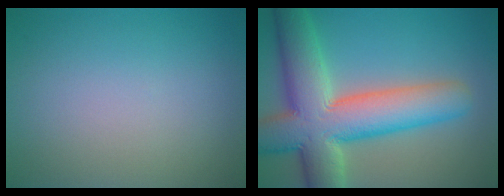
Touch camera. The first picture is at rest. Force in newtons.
{"total": 11.8, "press": 11.8, "slide": 0.6}